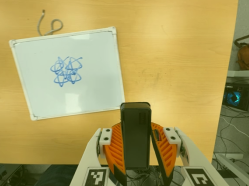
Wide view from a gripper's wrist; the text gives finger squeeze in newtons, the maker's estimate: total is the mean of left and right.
{"total": 6.0, "left": 5.1, "right": 6.9}